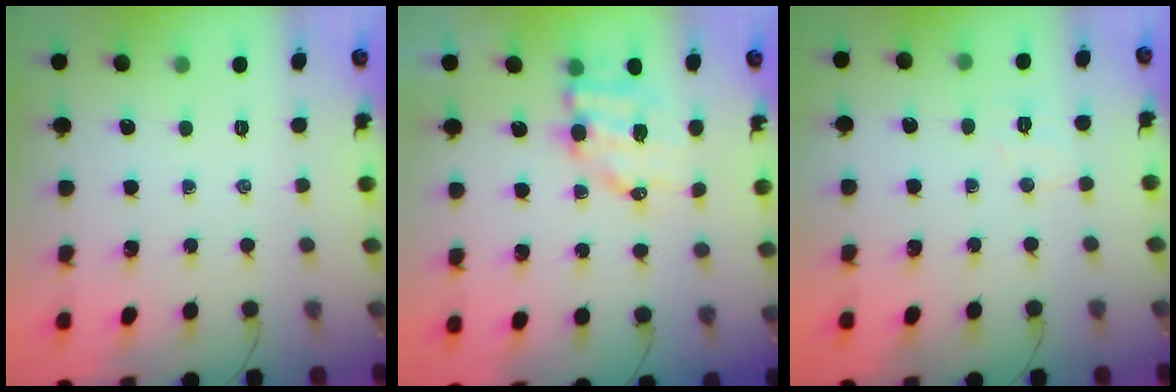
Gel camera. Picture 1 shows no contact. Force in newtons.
{"total": 8.5, "press": 8.4, "slide": 1.2}
{"total": 4.1, "press": 4.0, "slide": 0.9}